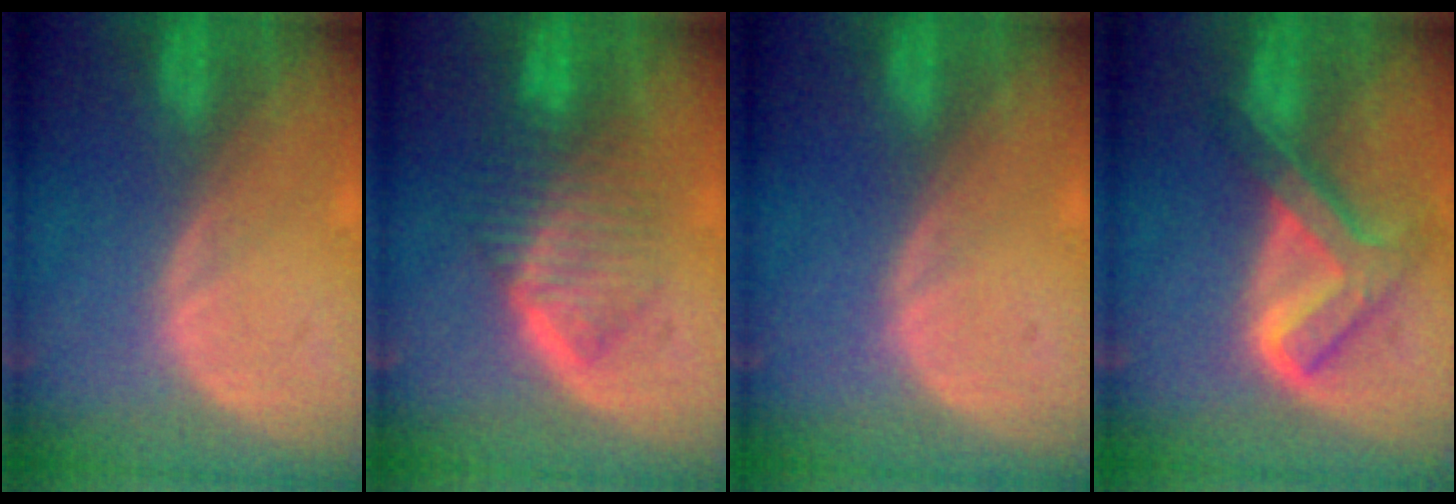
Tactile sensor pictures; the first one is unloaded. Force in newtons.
{"total": 6.4, "press": 6.4, "slide": 0.9}
{"total": 0.0}
{"total": 8.0, "press": 6.7, "slide": 4.3}